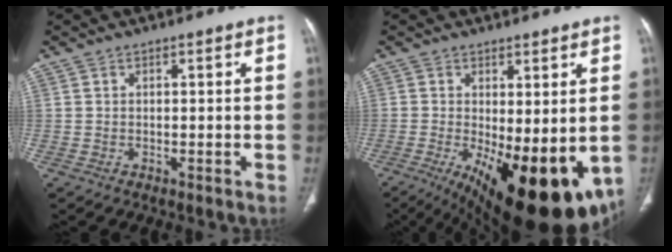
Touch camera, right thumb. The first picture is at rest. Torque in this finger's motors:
{"motor_torque": [0.06, 1.87, 1.18, 0.66, 0.59]}